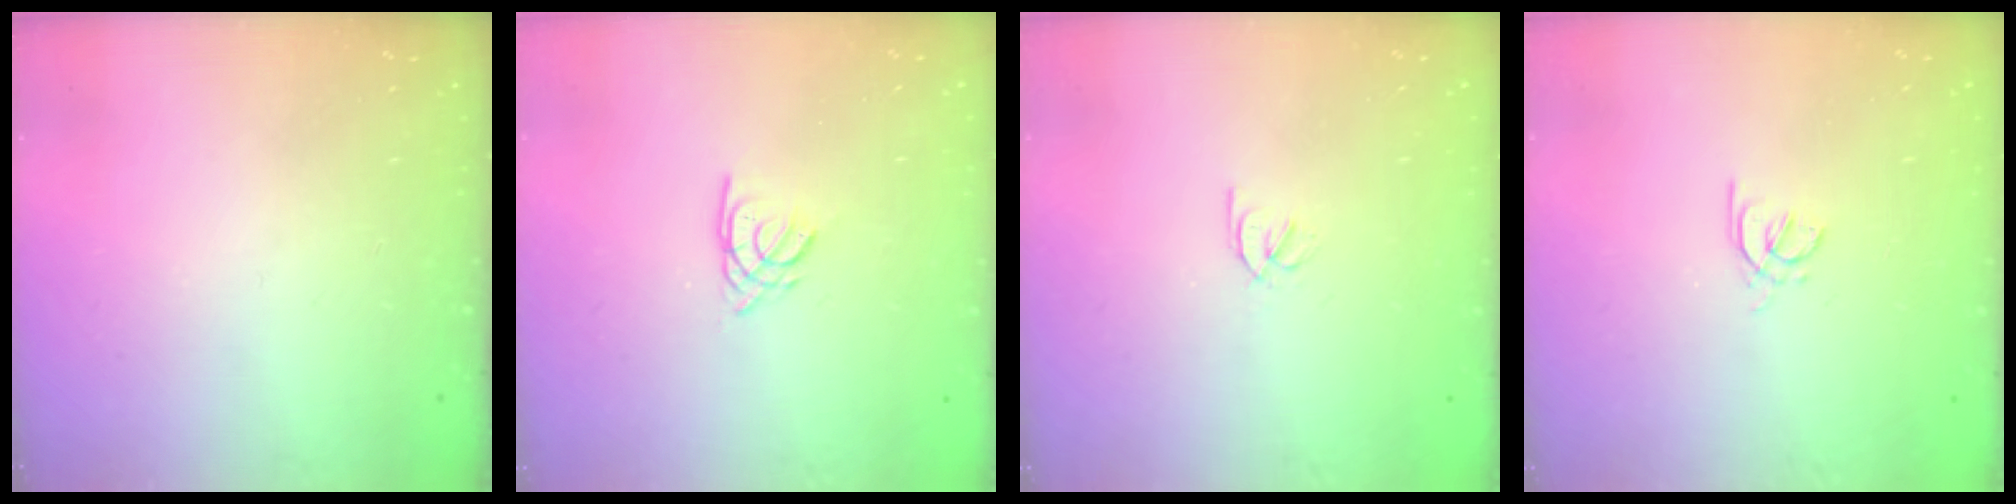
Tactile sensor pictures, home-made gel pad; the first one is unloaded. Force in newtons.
{"total": 2.2, "press": 2.2, "slide": 0.0}
{"total": 2.1, "press": 2.1, "slide": 0.4}
{"total": 2.0, "press": 1.9, "slide": 0.5}